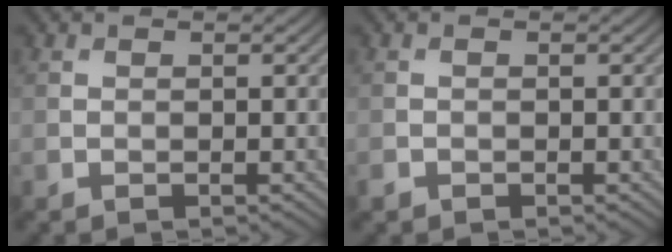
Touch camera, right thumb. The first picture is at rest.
{"total": 0.7, "force": [-0.6, 0.4, 0.0], "torque": [-0.001, -0.003, -0.012]}